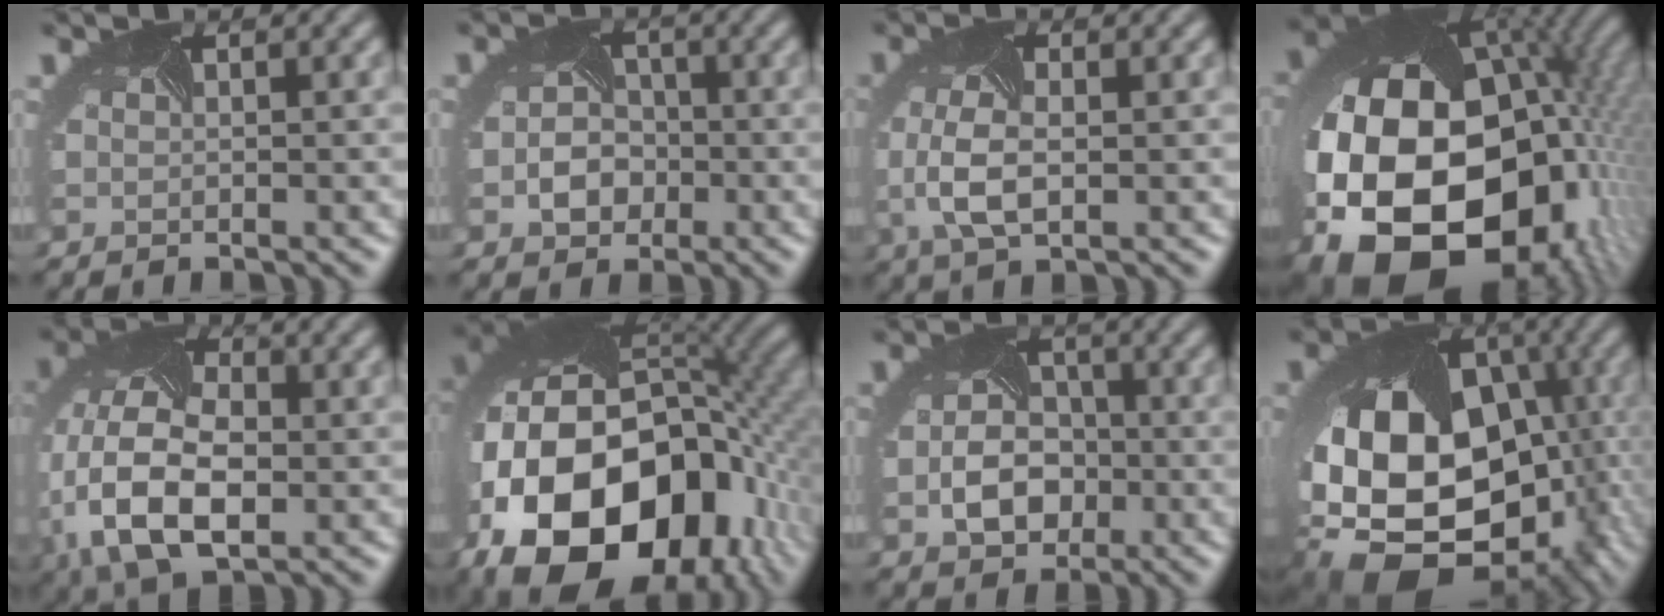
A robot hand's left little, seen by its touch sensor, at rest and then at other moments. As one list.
[{"total": 3.3, "force": [-1.5, 2.6, 1.4], "torque": [-0.027, -0.004, -0.021]}, {"total": 4.0, "force": [-0.9, 2.1, 3.3], "torque": [-0.091, -0.004, -0.009]}, {"total": 23.6, "force": [-5.2, 17.4, 15.2], "torque": [-0.316, -0.086, -0.068]}, {"total": 12.3, "force": [-2.8, 7.9, 9.0], "torque": [-0.218, -0.028, -0.036]}, {"total": 19.8, "force": [-6.7, 13.6, 12.7], "torque": [-0.283, -0.043, -0.088]}, {"total": 4.6, "force": [-1.5, 3.5, 2.7], "torque": [-0.060, -0.010, -0.015]}, {"total": 18.3, "force": [-5.6, 13.0, 11.6], "torque": [-0.220, -0.035, -0.070]}]